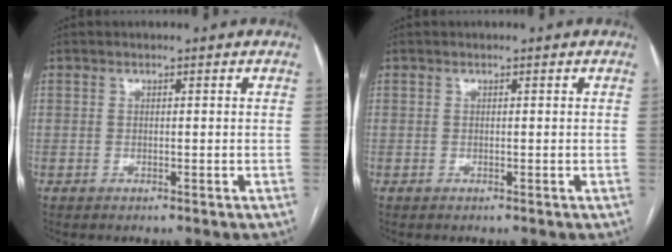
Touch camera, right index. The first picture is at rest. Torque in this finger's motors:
{"motor_torque": [0.00, 0.00, 0.00, 0.00]}